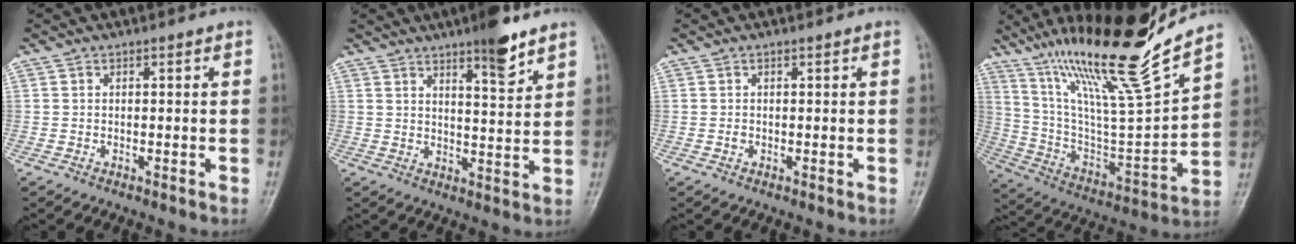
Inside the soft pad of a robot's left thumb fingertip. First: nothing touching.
{"total": 9.3, "force": [6.7, 1.9, 6.2], "torque": [-0.079, -0.051, 0.104]}
{"total": 0.5, "force": [0.0, 0.4, 0.3], "torque": [-0.003, 0.000, 0.001]}
{"total": 24.6, "force": [17.6, 2.3, 17.0], "torque": [-0.265, -0.072, 0.317]}